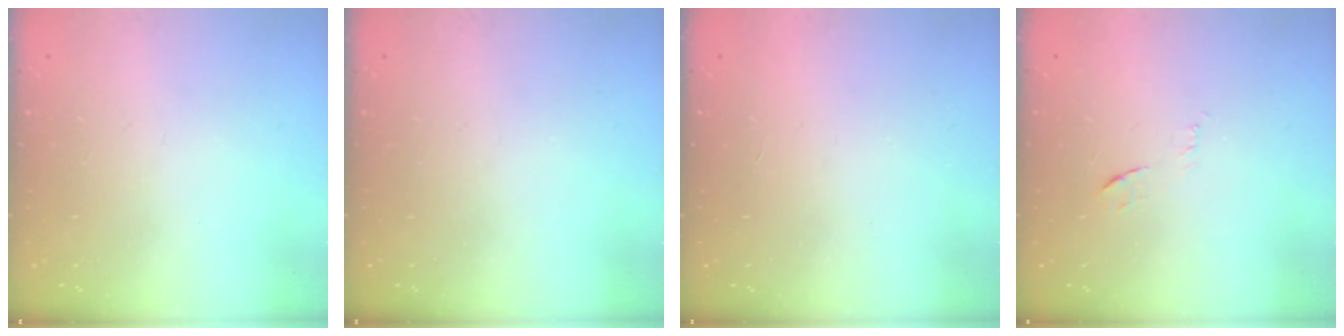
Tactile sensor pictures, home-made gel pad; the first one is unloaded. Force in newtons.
{"total": 0.0}
{"total": 1.6, "press": 1.6, "slide": 0.1}
{"total": 8.1, "press": 8.0, "slide": 0.7}